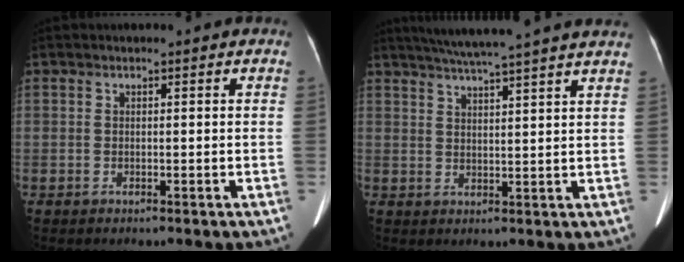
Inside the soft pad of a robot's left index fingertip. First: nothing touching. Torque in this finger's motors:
{"motor_torque": [0.20, -0.65, -0.09, 0.07]}